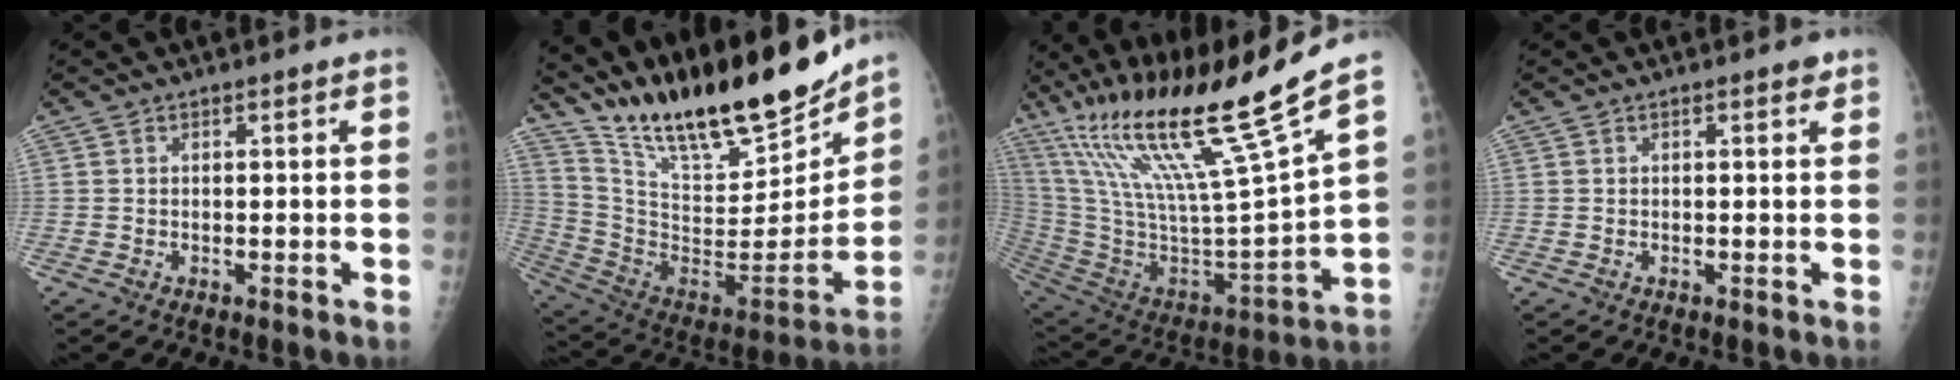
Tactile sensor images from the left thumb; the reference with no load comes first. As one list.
[{"total": 27.1, "force": [22.1, 6.7, 14.2], "torque": [-0.206, -0.107, 0.371]}, {"total": 25.6, "force": [18.1, 0.5, 18.0], "torque": [-0.312, -0.077, 0.341]}, {"total": 1.0, "force": [0.6, 0.4, 0.6], "torque": [-0.004, -0.001, 0.004]}]